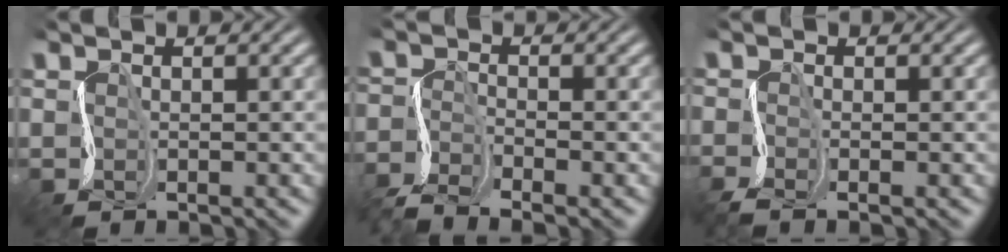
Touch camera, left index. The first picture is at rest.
{"total": 4.1, "force": [-3.7, 0.7, 1.6], "torque": [-0.041, -0.006, -0.083]}
{"total": 1.8, "force": [-1.6, 0.0, 1.0], "torque": [-0.026, -0.005, -0.041]}